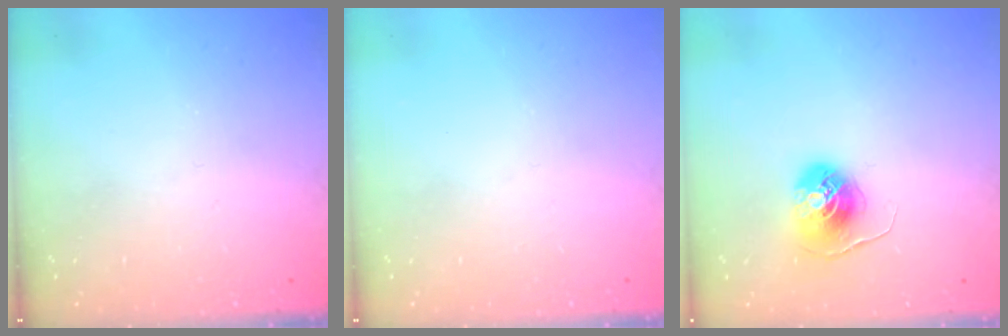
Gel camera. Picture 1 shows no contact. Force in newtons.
{"total": 0.0}
{"total": 7.5, "press": 7.5, "slide": 0.1}